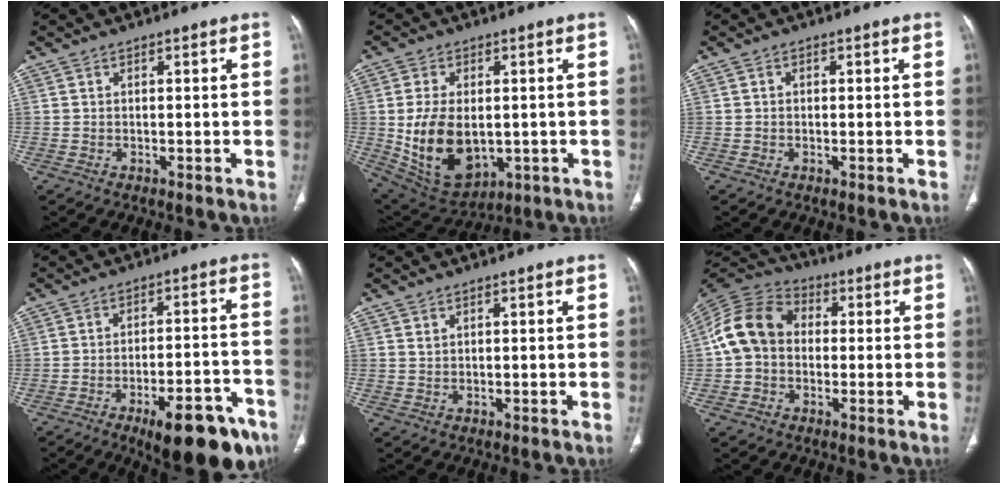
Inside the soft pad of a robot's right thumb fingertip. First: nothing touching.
{"total": 13.2, "force": [-1.0, 8.4, 10.2], "torque": [-0.166, -0.010, 0.017]}
{"total": 0.5, "force": [0.0, 0.5, 0.1], "torque": [0.006, 0.002, -0.003]}
{"total": 16.5, "force": [-10.0, 5.8, 11.9], "torque": [-0.114, 0.063, -0.134]}
{"total": 0.5, "force": [0.5, 0.1, 0.2], "torque": [-0.002, -0.004, 0.009]}
{"total": 11.9, "force": [0.2, 9.5, 7.1], "torque": [-0.130, 0.034, -0.010]}